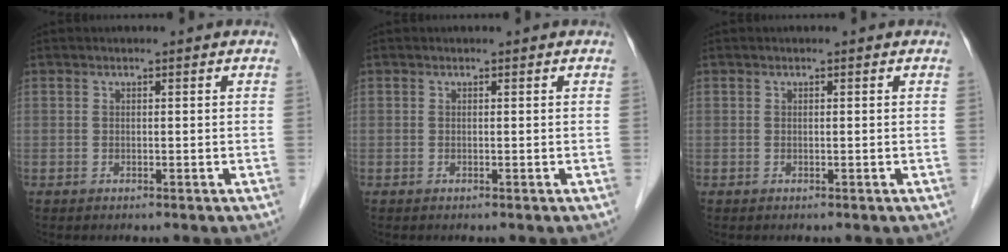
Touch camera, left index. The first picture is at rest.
{"total": 0.0}
{"total": 0.0}